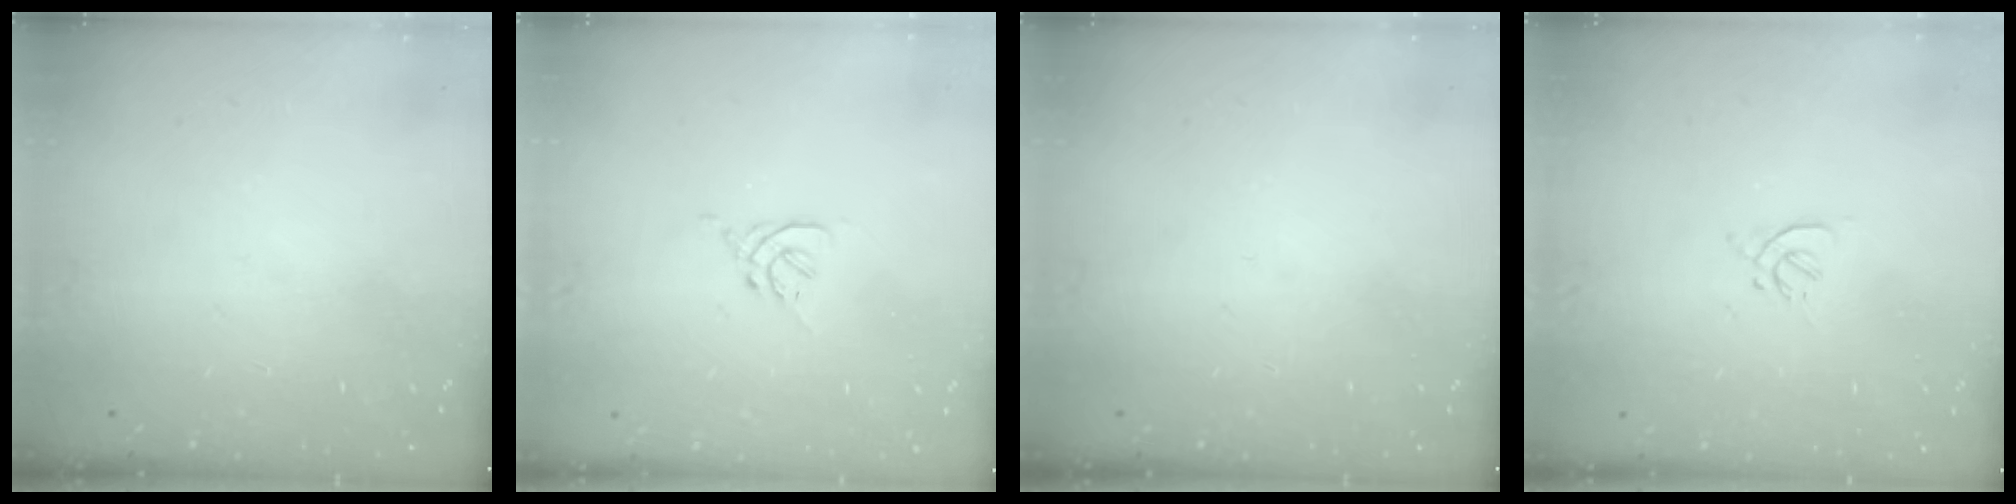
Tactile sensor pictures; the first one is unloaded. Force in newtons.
{"total": 1.6, "press": 1.5, "slide": 0.6}
{"total": 0.0}
{"total": 1.7, "press": 1.7, "slide": 0.5}